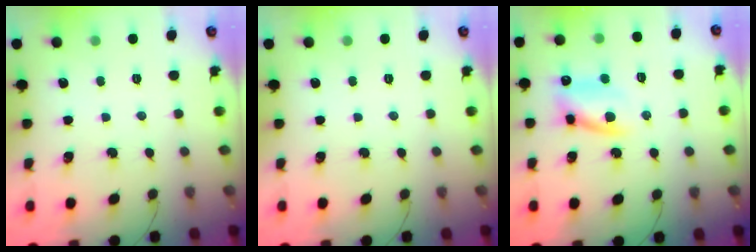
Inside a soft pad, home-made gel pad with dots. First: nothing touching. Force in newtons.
{"total": 0.0}
{"total": 10.2, "press": 10.0, "slide": 1.9}